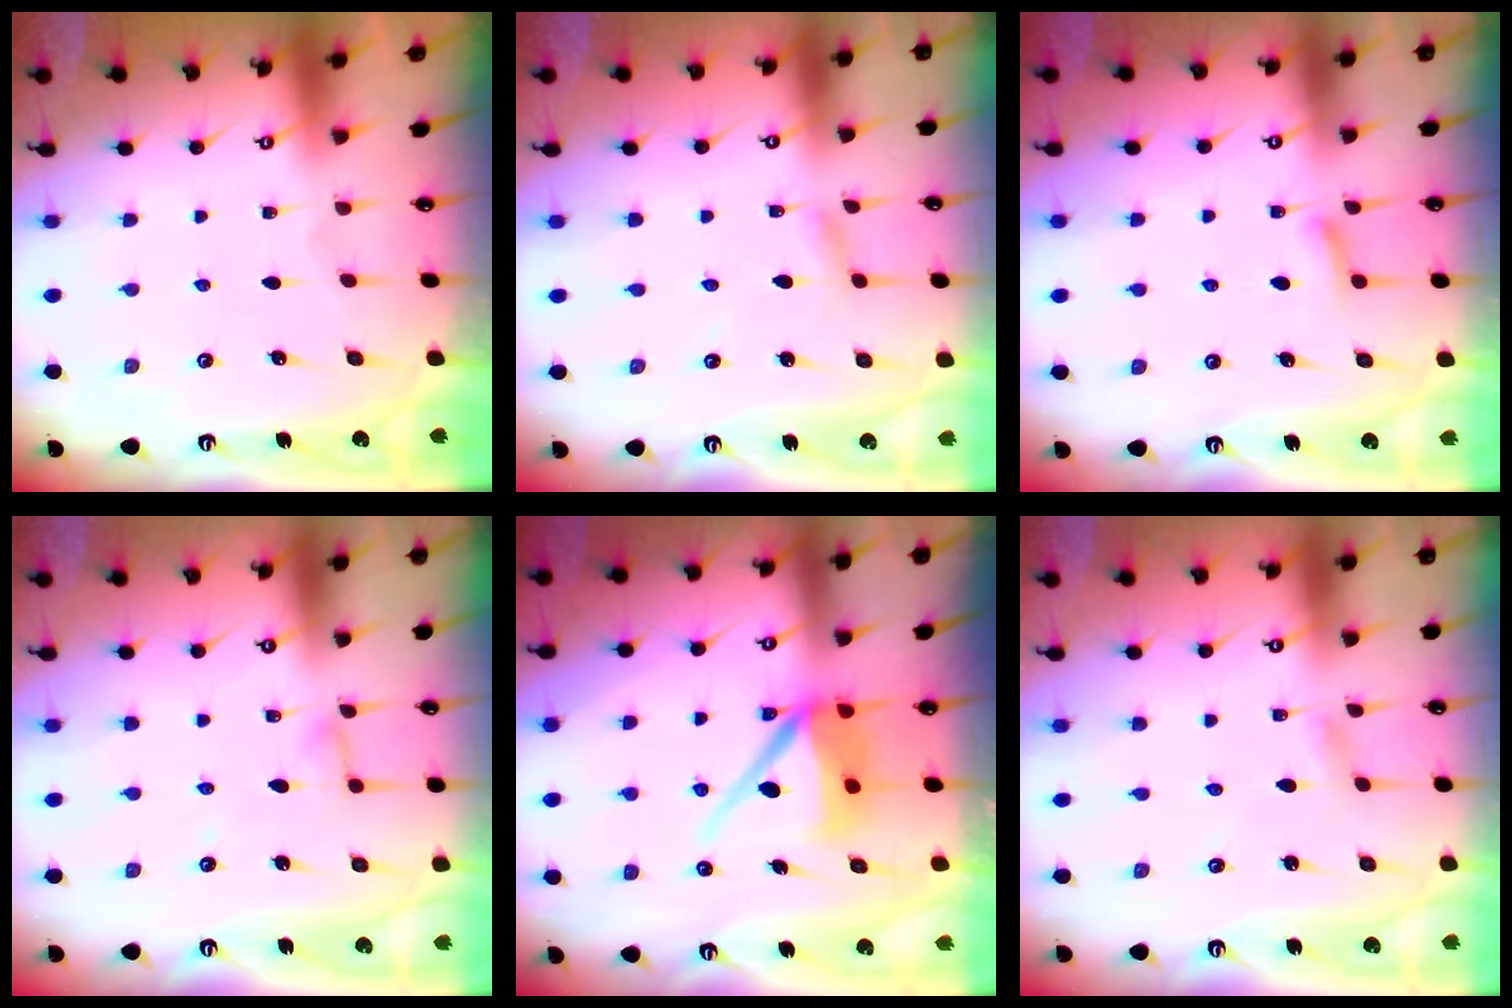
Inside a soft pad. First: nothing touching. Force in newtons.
{"total": 2.5, "press": 2.4, "slide": 0.3}
{"total": 5.4, "press": 5.3, "slide": 0.8}
{"total": 3.7, "press": 3.7, "slide": 0.3}
{"total": 8.6, "press": 8.5, "slide": 0.8}
{"total": 1.9, "press": 1.9, "slide": 0.2}